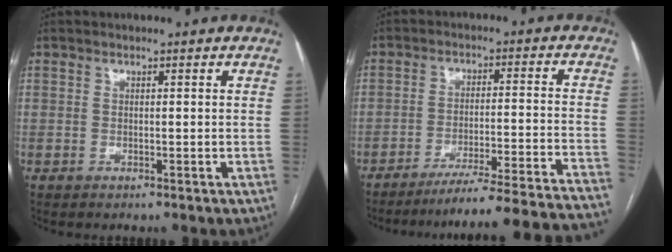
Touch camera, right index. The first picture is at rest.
{"total": 25.6, "force": [-23.8, -2.3, 8.9], "torque": [-0.053, -0.029, -0.312]}